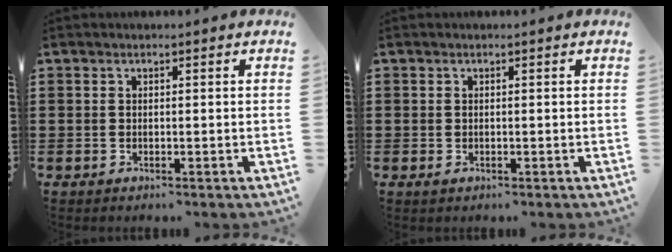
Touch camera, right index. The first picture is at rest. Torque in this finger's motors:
{"motor_torque": [0.49, 0.49, -0.46, -0.18]}